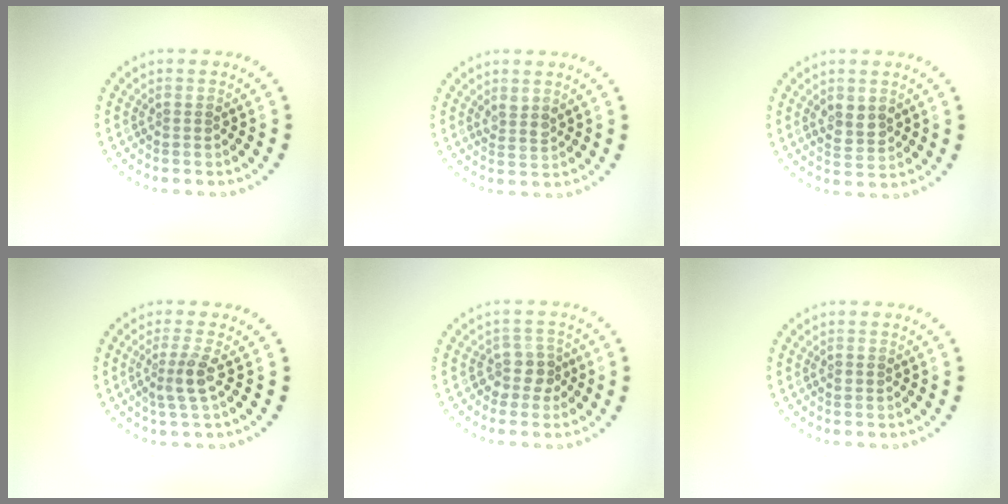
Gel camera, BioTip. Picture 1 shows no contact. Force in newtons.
{"total": 1.4, "press": 1.2, "slide": 0.7}
{"total": 2.5, "press": 2.4, "slide": 0.5}
{"total": 2.4, "press": 1.9, "slide": 1.5}
{"total": 2.3, "press": 1.8, "slide": 1.4}
{"total": 0.8, "press": 0.8, "slide": 0.2}